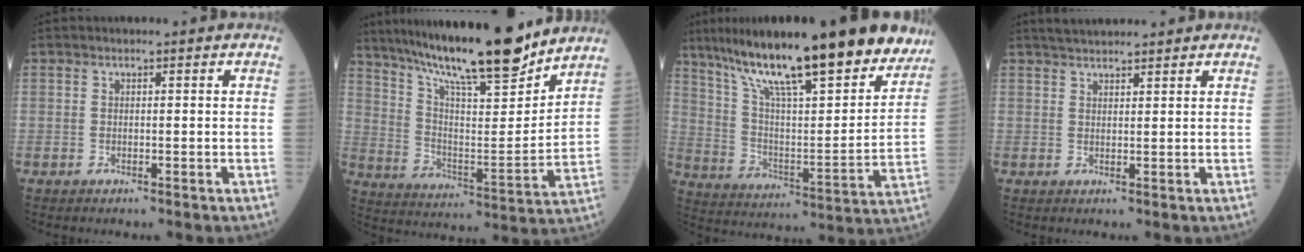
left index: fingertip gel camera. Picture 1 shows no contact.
{"total": 21.4, "force": [17.6, 2.1, 11.9], "torque": [-0.203, -0.004, 0.290]}
{"total": 27.2, "force": [20.8, 4.7, 16.9], "torque": [-0.269, 0.001, 0.311]}
{"total": 4.7, "force": [4.3, 0.7, 1.8], "torque": [-0.027, 0.033, 0.074]}